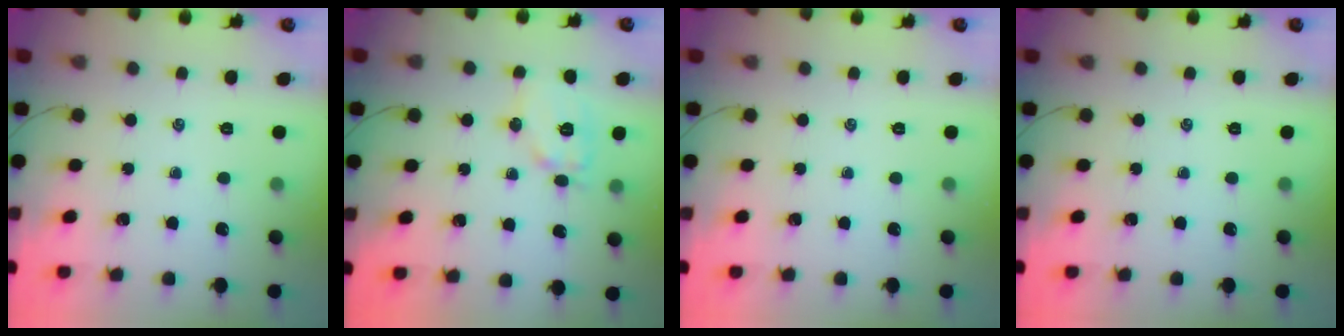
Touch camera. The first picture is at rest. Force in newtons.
{"total": 10.5, "press": 10.5, "slide": 0.3}
{"total": 0.0}
{"total": 0.0}